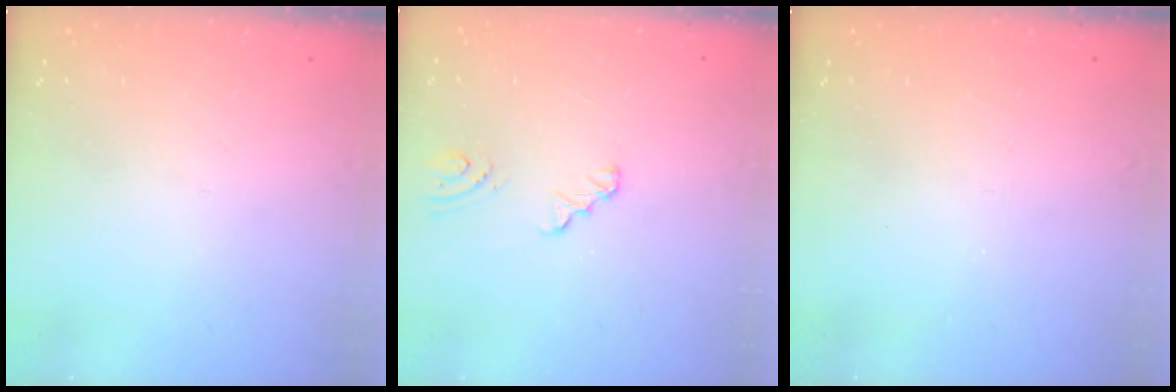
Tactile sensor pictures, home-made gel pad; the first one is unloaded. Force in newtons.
{"total": 2.6, "press": 2.6, "slide": 0.3}
{"total": 0.0}